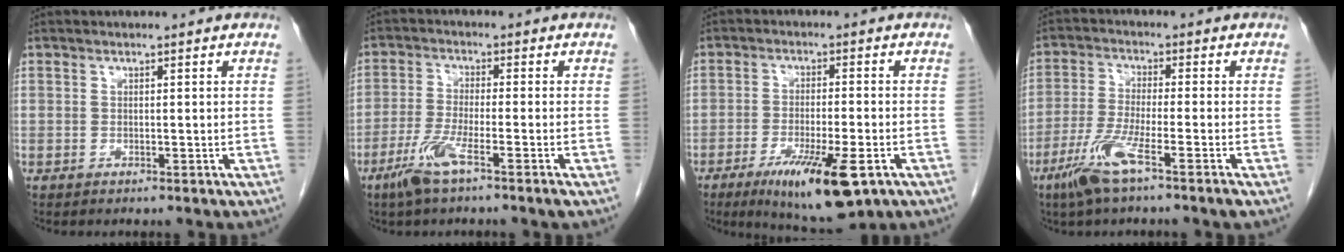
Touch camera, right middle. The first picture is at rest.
{"total": 6.0, "force": [-3.5, -0.1, 4.8], "torque": [-0.104, -0.012, -0.073]}
{"total": 12.1, "force": [-6.2, 2.3, 10.1], "torque": [-0.165, -0.027, -0.092]}
{"total": 7.5, "force": [-4.3, -0.3, 6.1], "torque": [-0.130, -0.014, -0.087]}